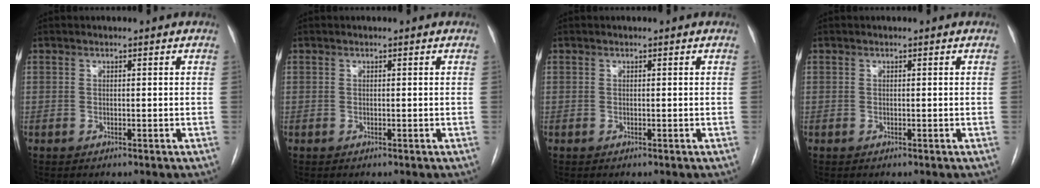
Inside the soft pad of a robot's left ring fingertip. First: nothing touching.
{"total": 0.0}
{"total": 0.0}
{"total": 0.0}